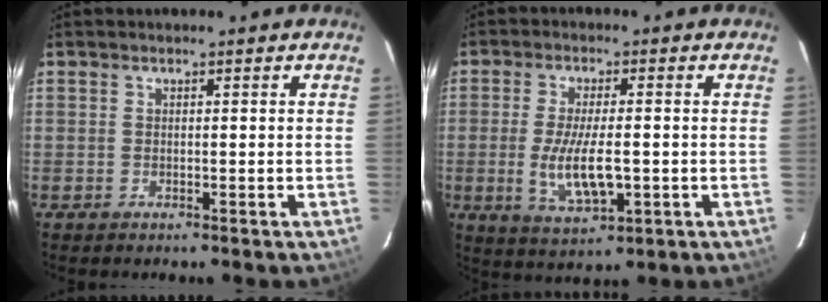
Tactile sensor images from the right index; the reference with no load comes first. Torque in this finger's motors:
{"motor_torque": [0.48, -0.15, 0.37, 0.10]}